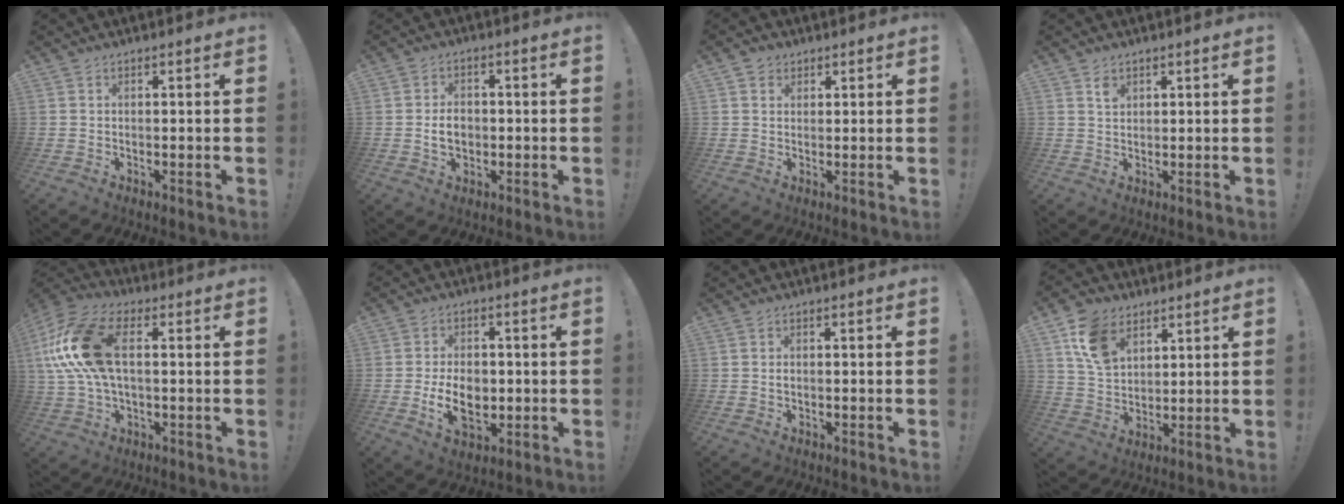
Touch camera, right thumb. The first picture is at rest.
{"total": 5.5, "force": [-0.8, 4.2, 3.5], "torque": [-0.052, 0.004, -0.017]}
{"total": 2.6, "force": [1.4, 2.1, 0.4], "torque": [-0.001, -0.006, 0.025]}
{"total": 2.7, "force": [1.7, 1.9, 1.1], "torque": [-0.009, -0.007, 0.029]}
{"total": 18.9, "force": [2.9, 10.6, 15.4], "torque": [-0.300, 0.006, 0.055]}
{"total": 10.5, "force": [-2.0, 7.0, 7.5], "torque": [-0.122, -0.004, -0.037]}
{"total": 0.6, "force": [-0.5, 0.3, 0.3], "torque": [-0.009, 0.004, -0.009]}
{"total": 12.1, "force": [6.5, 8.3, 5.9], "torque": [-0.106, -0.017, 0.129]}